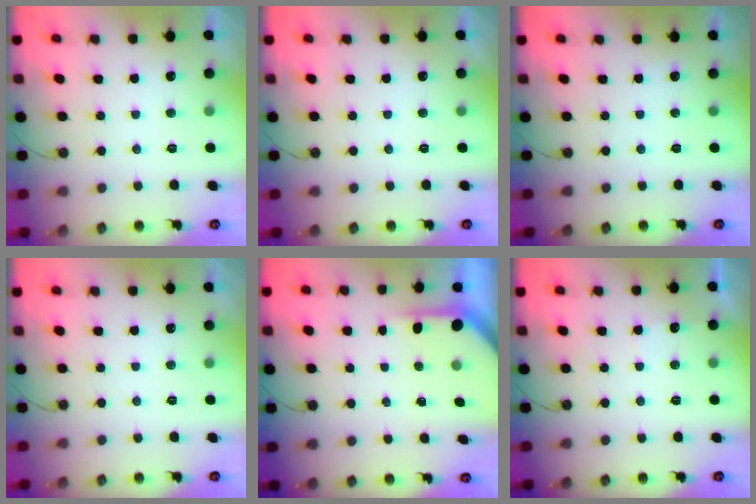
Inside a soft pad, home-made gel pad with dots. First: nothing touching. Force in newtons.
{"total": 0.0}
{"total": 0.0}
{"total": 0.0}
{"total": 3.9, "press": 3.9, "slide": 0.3}
{"total": 2.5, "press": 2.5, "slide": 0.5}